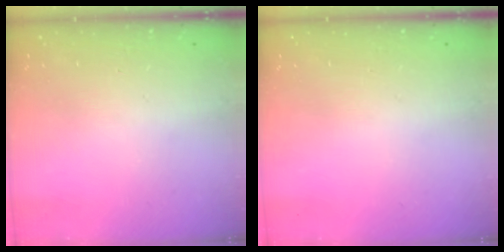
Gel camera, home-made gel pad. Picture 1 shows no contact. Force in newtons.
{"total": 0.0}